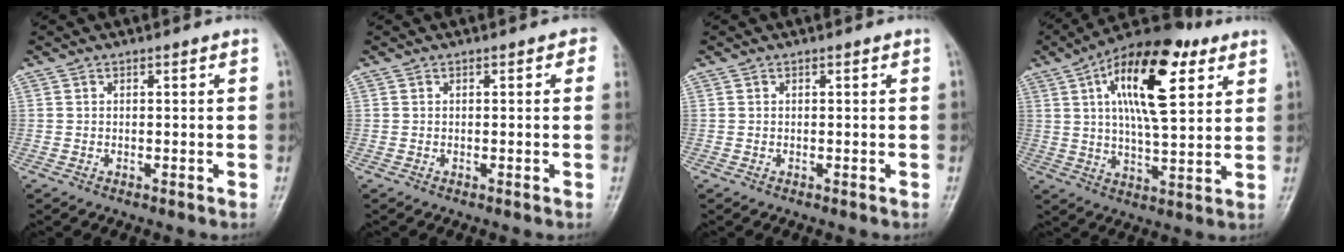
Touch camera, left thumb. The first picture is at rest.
{"total": 1.0, "force": [0.2, 0.7, 0.7], "torque": [0.010, 0.005, -0.006]}
{"total": 0.0}
{"total": 19.3, "force": [7.6, 7.5, 16.1], "torque": [-0.243, -0.010, 0.117]}